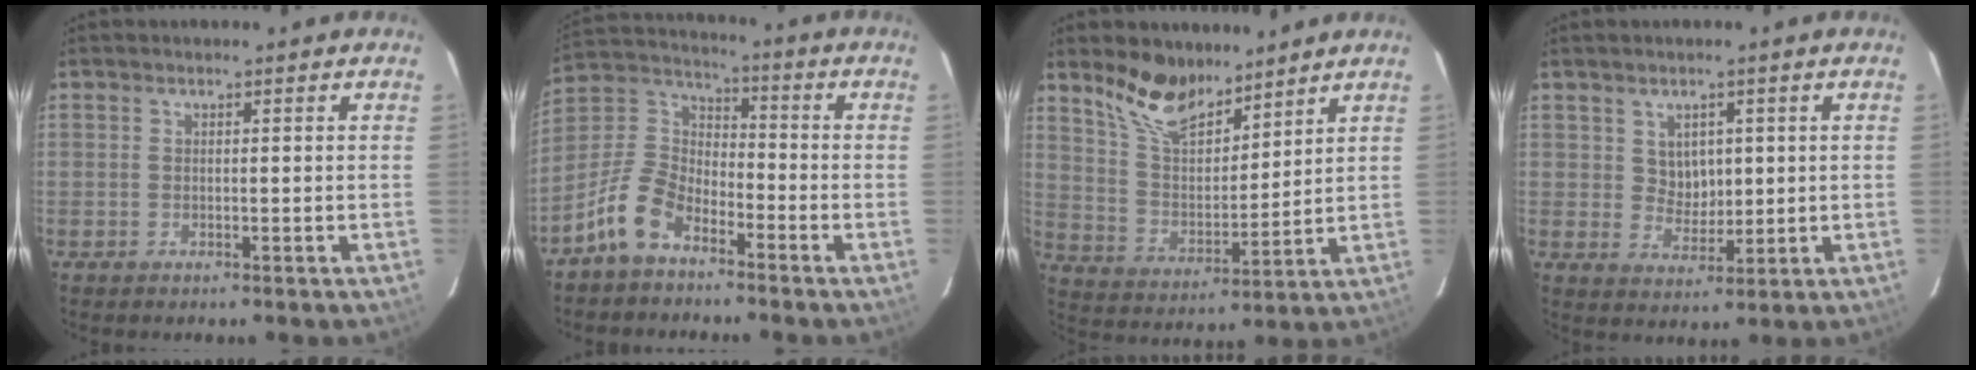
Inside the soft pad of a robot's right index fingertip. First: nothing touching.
{"total": 10.2, "force": [-6.7, 5.1, 5.7], "torque": [-0.130, 0.025, -0.138]}
{"total": 11.8, "force": [9.4, 4.6, 5.5], "torque": [-0.109, 0.007, 0.180]}
{"total": 4.5, "force": [1.4, 3.9, 2.0], "torque": [-0.029, 0.006, 0.033]}